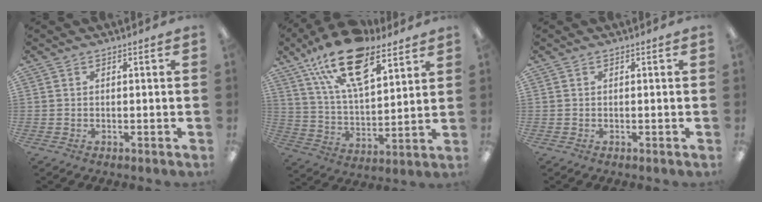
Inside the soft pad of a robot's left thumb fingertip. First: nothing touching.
{"total": 20.2, "force": [12.5, 9.0, 13.1], "torque": [-0.222, -0.057, 0.219]}
{"total": 0.0}